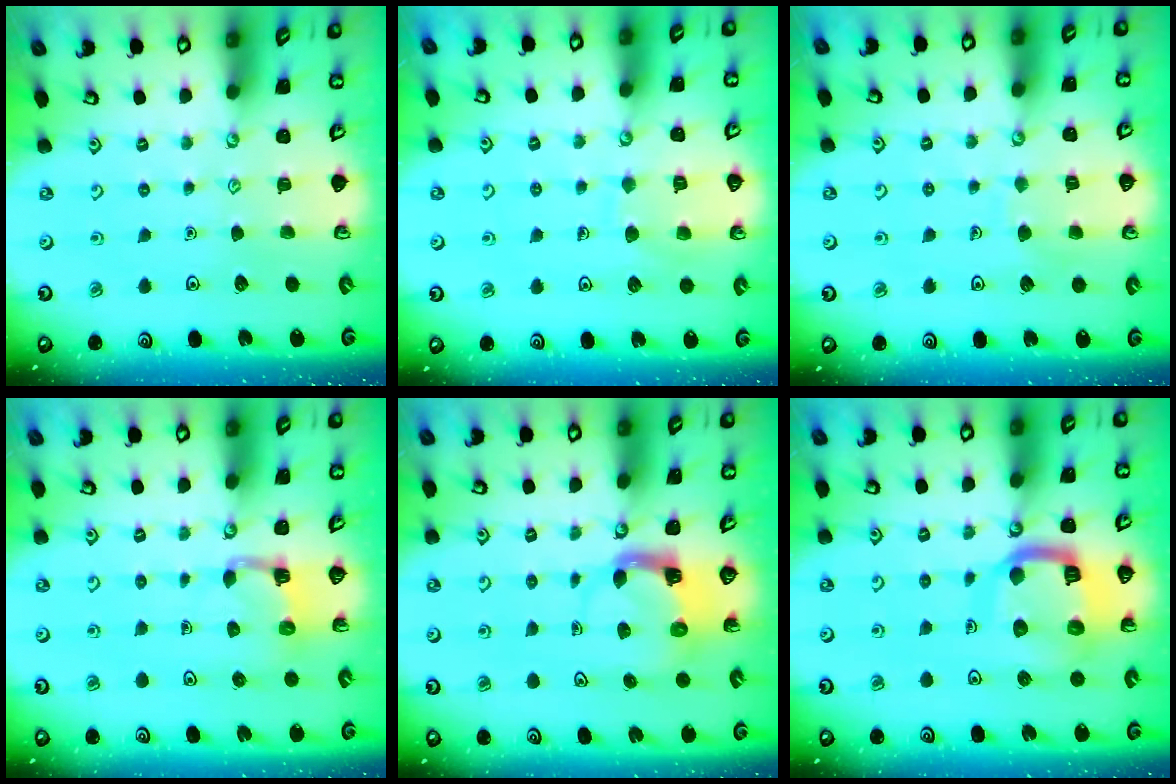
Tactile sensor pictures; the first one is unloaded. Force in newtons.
{"total": 7.7, "press": 7.7, "slide": 0.6}
{"total": 5.4, "press": 5.4, "slide": 0.3}
{"total": 3.4, "press": 3.4, "slide": 0.6}
{"total": 3.9, "press": 3.8, "slide": 0.6}
{"total": 13.8, "press": 13.7, "slide": 1.4}